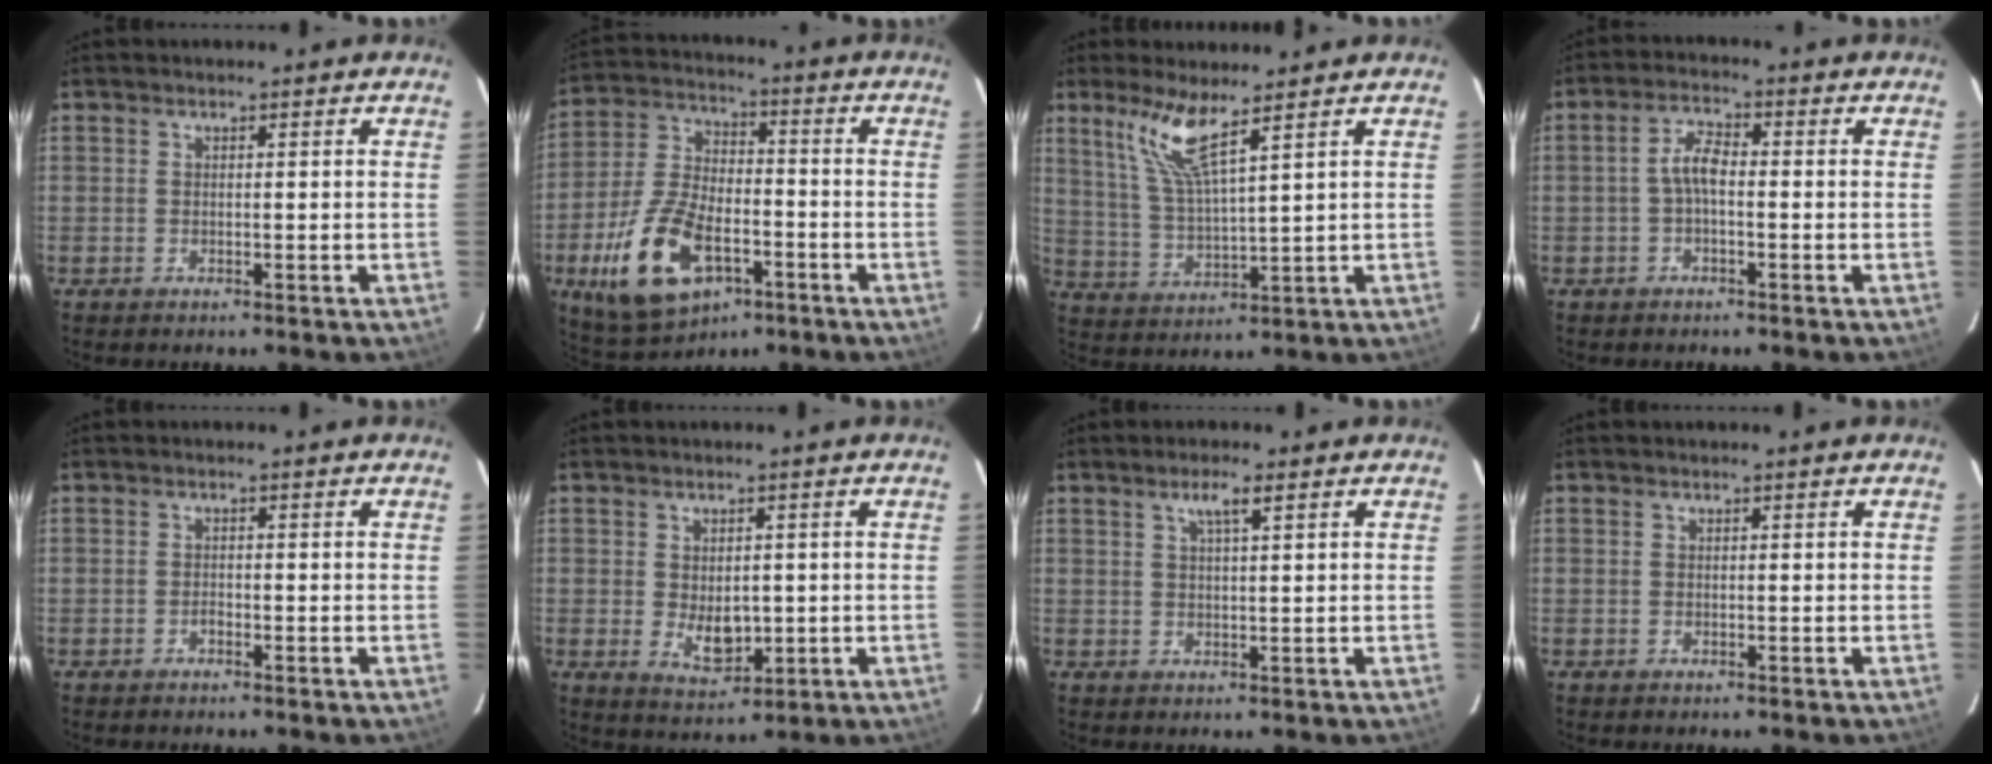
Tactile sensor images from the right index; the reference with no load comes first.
{"total": 17.1, "force": [-7.2, 9.0, 12.6], "torque": [-0.279, -0.012, -0.123]}
{"total": 8.2, "force": [5.5, 0.4, 6.0], "torque": [-0.121, 0.000, 0.119]}
{"total": 3.8, "force": [-0.9, 1.5, 3.4], "torque": [-0.072, 0.015, -0.019]}
{"total": 0.9, "force": [-0.7, 0.4, 0.3], "torque": [-0.006, 0.002, -0.014]}
{"total": 5.6, "force": [-0.5, 3.7, 4.2], "torque": [-0.071, -0.011, 0.004]}
{"total": 2.9, "force": [1.6, 0.3, 2.4], "torque": [-0.043, 0.006, 0.029]}
{"total": 0.0}